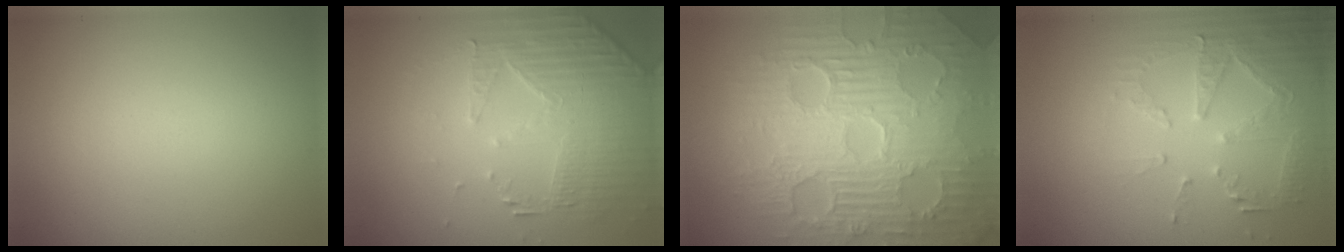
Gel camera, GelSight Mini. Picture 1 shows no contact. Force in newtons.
{"total": 4.8, "press": 3.7, "slide": 3.1}
{"total": 11.2, "press": 7.4, "slide": 8.5}
{"total": 5.3, "press": 3.7, "slide": 3.8}